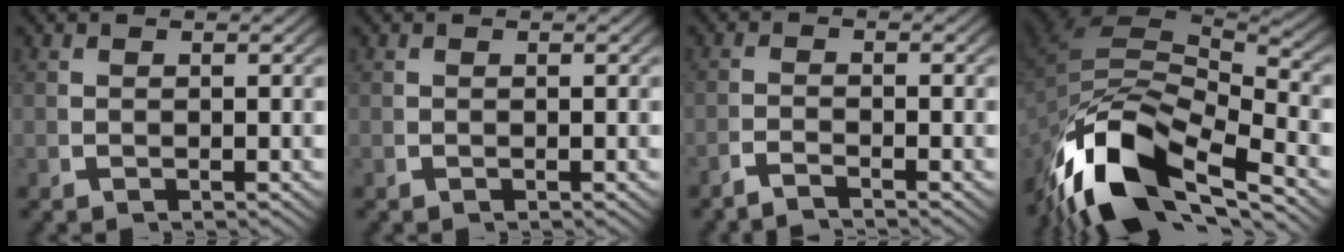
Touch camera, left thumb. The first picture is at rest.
{"total": 0.0}
{"total": 1.7, "force": [-1.7, 0.0, 0.3], "torque": [-0.002, -0.003, -0.039]}
{"total": 16.3, "force": [-3.5, 9.5, 12.8], "torque": [-0.265, -0.043, -0.030]}